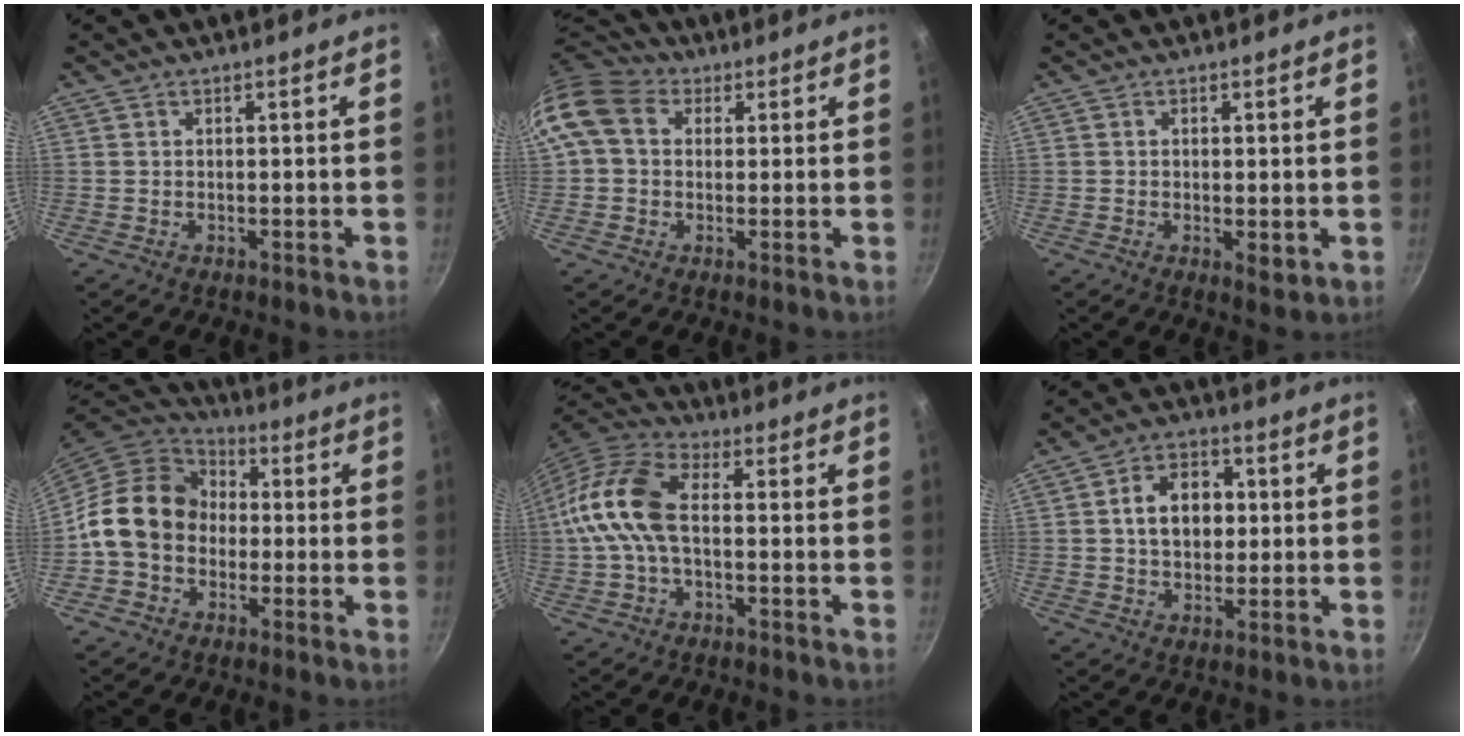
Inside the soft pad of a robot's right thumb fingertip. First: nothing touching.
{"total": 11.0, "force": [2.4, 8.7, 6.2], "torque": [-0.110, 0.020, 0.025]}
{"total": 2.7, "force": [-0.1, 1.2, 2.3], "torque": [-0.036, -0.009, 0.000]}
{"total": 14.5, "force": [-0.8, 12.0, 8.0], "torque": [-0.102, 0.035, -0.031]}
{"total": 13.0, "force": [-0.3, 7.3, 10.7], "torque": [-0.211, 0.038, -0.025]}
{"total": 9.5, "force": [1.0, 7.0, 6.4], "torque": [-0.072, 0.012, 0.010]}